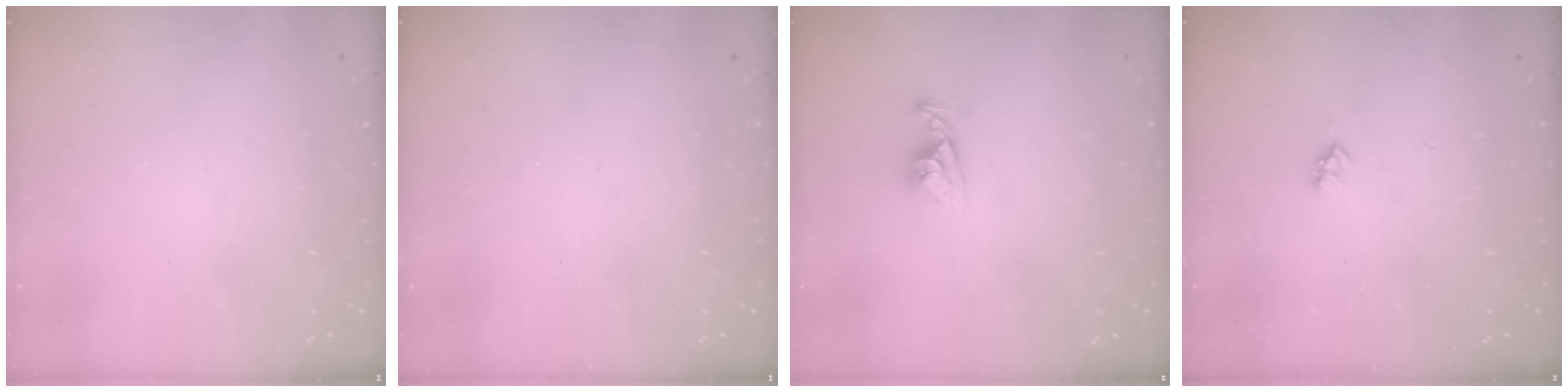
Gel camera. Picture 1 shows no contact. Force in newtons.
{"total": 0.0}
{"total": 5.9, "press": 5.9, "slide": 0.5}
{"total": 2.5, "press": 2.5, "slide": 0.4}